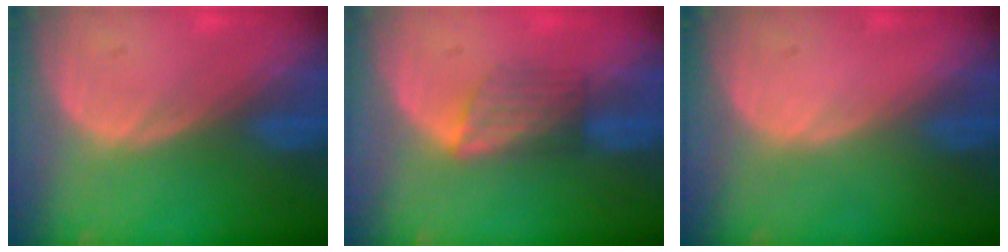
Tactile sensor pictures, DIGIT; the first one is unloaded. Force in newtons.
{"total": 4.1, "press": 3.8, "slide": 1.3}
{"total": 0.0}